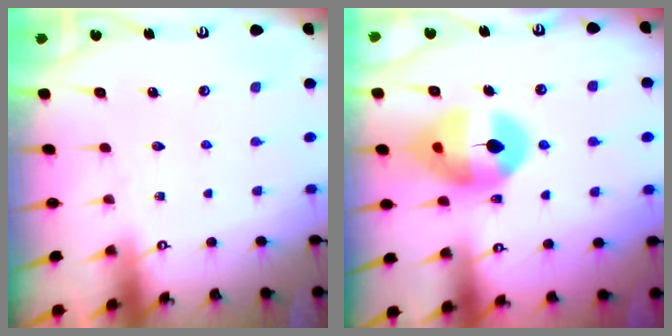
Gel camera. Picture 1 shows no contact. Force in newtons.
{"total": 12.8, "press": 12.6, "slide": 1.9}